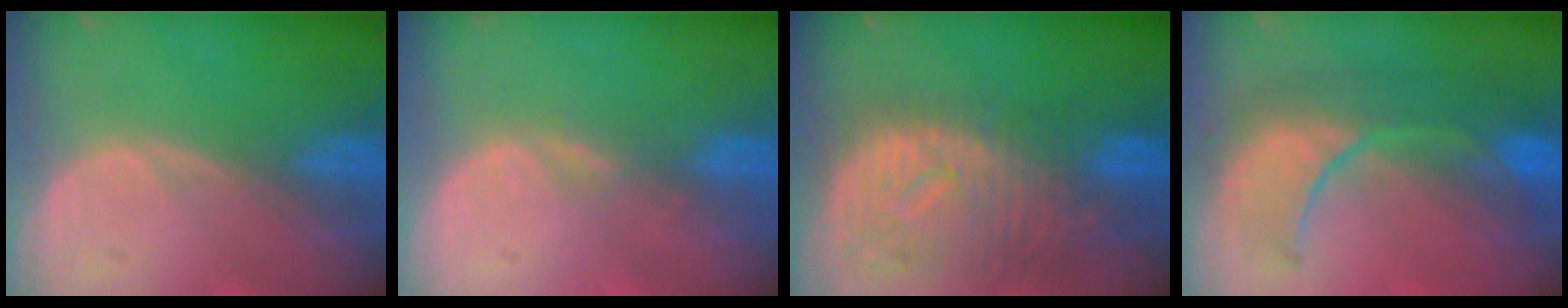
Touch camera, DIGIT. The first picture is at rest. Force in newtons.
{"total": 1.9, "press": 1.5, "slide": 1.1}
{"total": 10.8, "press": 9.7, "slide": 4.8}
{"total": 10.5, "press": 9.2, "slide": 5.0}